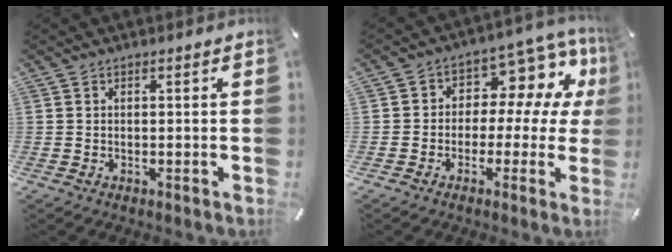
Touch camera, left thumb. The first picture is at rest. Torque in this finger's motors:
{"motor_torque": [0.34, 0.16, 0.32, 0.23, -0.10]}